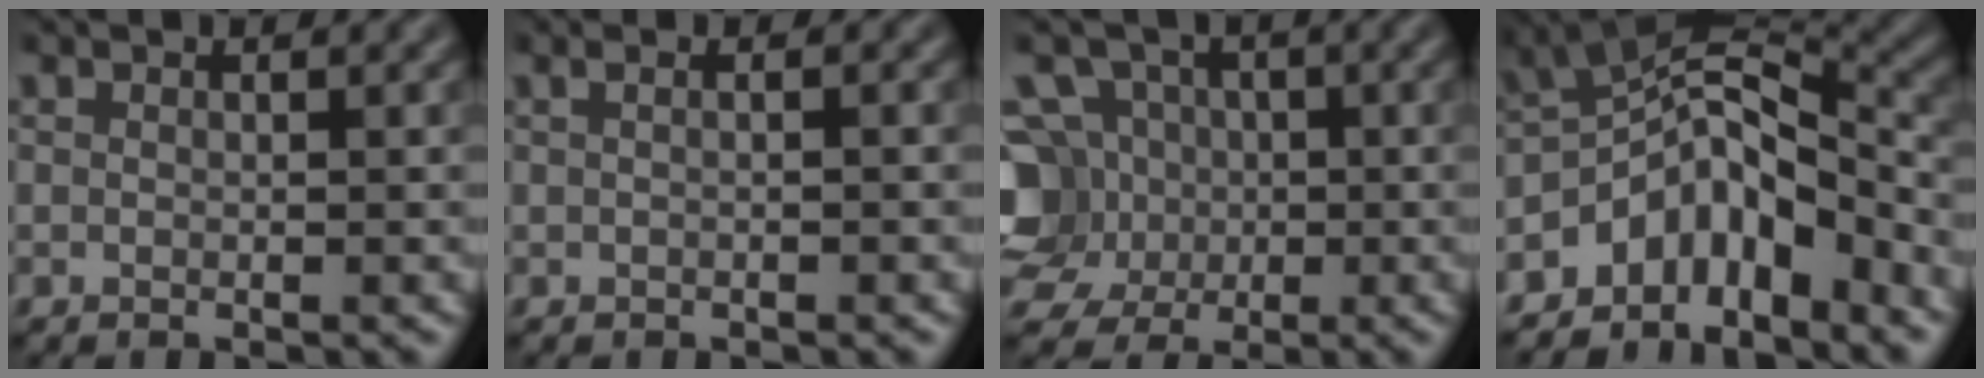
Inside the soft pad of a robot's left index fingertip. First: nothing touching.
{"total": 1.6, "force": [0.4, 0.8, 1.4], "torque": [-0.009, 0.000, -0.007]}
{"total": 8.2, "force": [-0.3, 7.6, 3.3], "torque": [-0.079, 0.028, -0.041]}
{"total": 7.4, "force": [-4.4, 3.6, 4.7], "torque": [-0.053, 0.008, -0.092]}